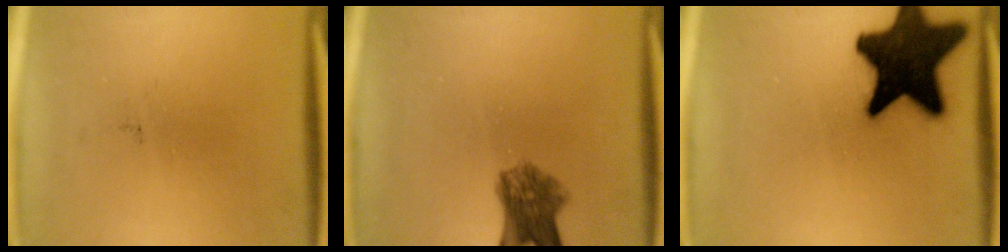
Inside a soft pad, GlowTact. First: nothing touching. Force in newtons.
{"total": 6.1}
{"total": 19.8}